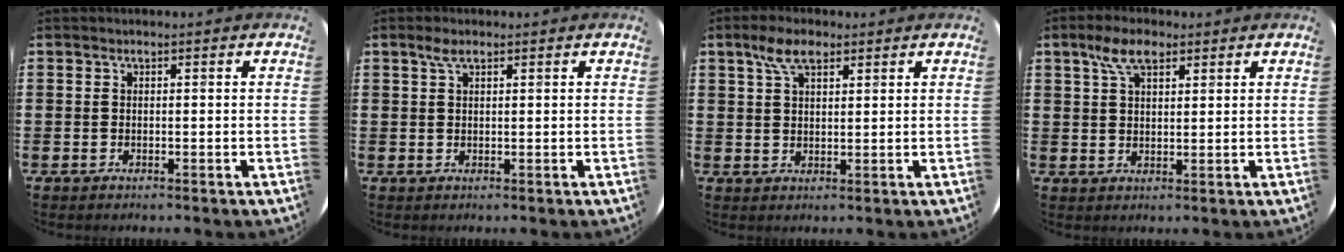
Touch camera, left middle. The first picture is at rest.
{"total": 1.9, "force": [1.1, 0.7, 1.3], "torque": [-0.028, 0.005, 0.018]}
{"total": 4.8, "force": [3.1, 2.1, 3.0], "torque": [-0.057, 0.006, 0.054]}
{"total": 5.3, "force": [3.4, 2.4, 3.4], "torque": [-0.064, 0.007, 0.058]}